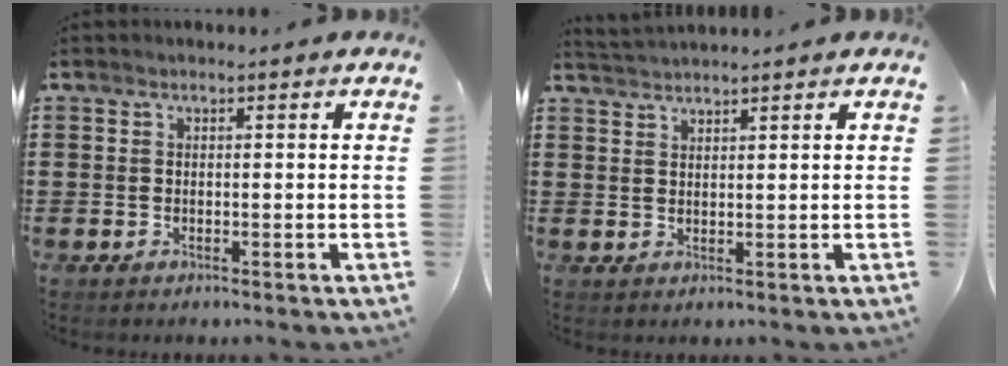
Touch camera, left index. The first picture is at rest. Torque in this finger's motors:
{"motor_torque": [0.07, 0.15, -0.09, 0.03]}